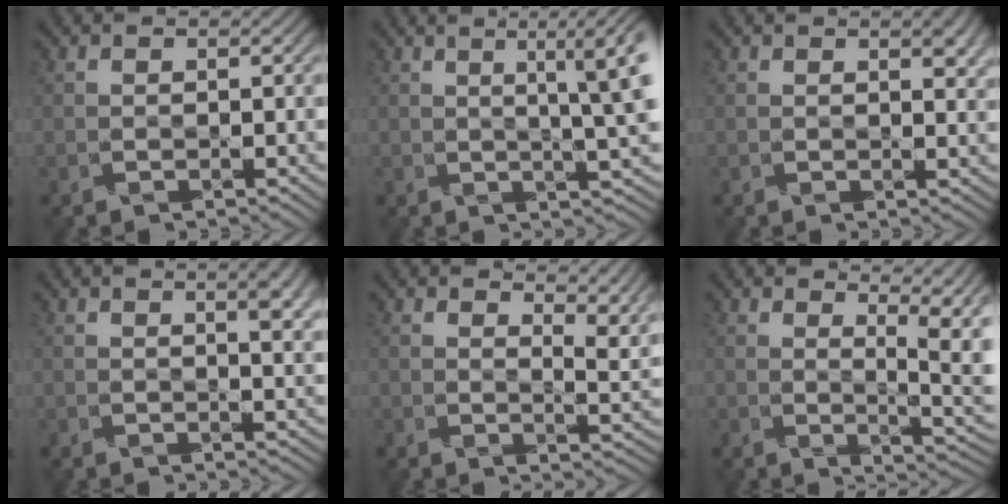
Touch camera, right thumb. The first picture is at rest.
{"total": 7.4, "force": [2.0, 1.2, 7.0], "torque": [-0.087, 0.018, 0.027]}
{"total": 2.8, "force": [1.3, 1.2, 2.2], "torque": [-0.031, -0.002, 0.024]}
{"total": 3.5, "force": [1.7, 0.7, 3.0], "torque": [-0.046, 0.001, 0.030]}
{"total": 6.3, "force": [4.6, 2.3, 3.7], "torque": [-0.058, -0.006, 0.063]}
{"total": 7.5, "force": [3.3, 2.4, 6.3], "torque": [-0.082, 0.005, 0.044]}